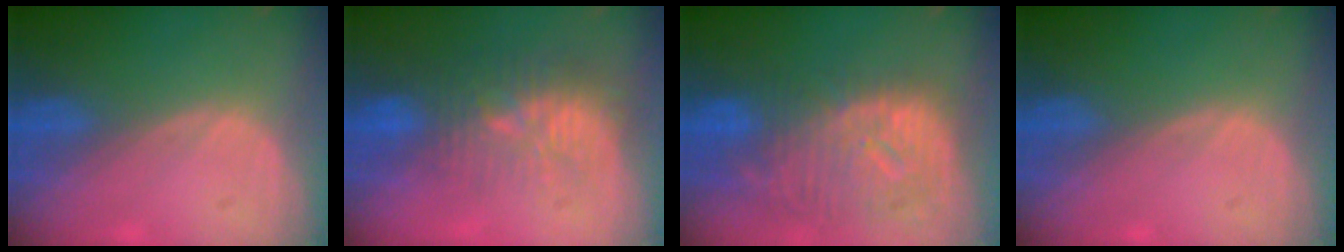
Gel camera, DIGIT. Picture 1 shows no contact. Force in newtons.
{"total": 9.7, "press": 9.1, "slide": 3.6}
{"total": 12.3, "press": 10.6, "slide": 6.1}
{"total": 0.0}